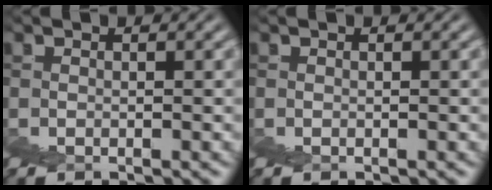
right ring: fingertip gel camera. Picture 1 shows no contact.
{"total": 0.0}